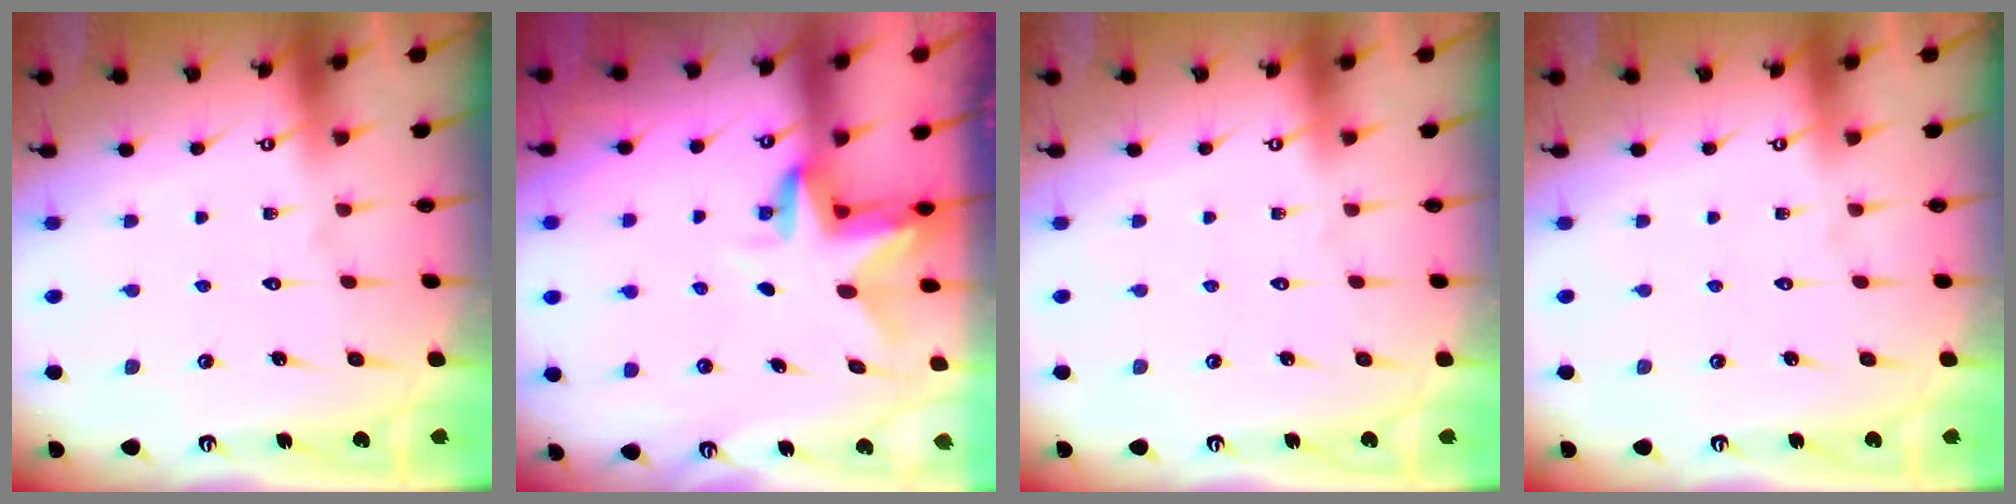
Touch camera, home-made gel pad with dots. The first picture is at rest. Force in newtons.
{"total": 3.3, "press": 3.2, "slide": 0.3}
{"total": 0.0}
{"total": 0.0}